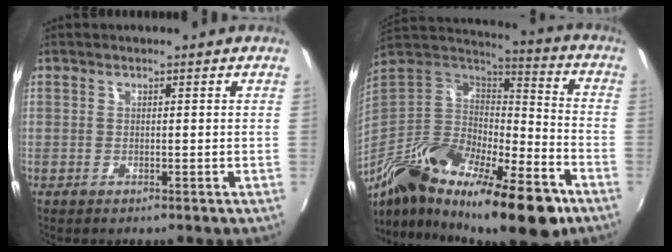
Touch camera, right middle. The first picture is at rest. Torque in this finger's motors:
{"motor_torque": [1.07, -1.07, 0.37, 0.21]}